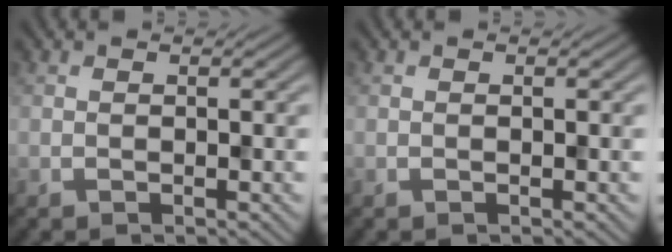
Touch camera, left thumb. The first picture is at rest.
{"total": 0.0}